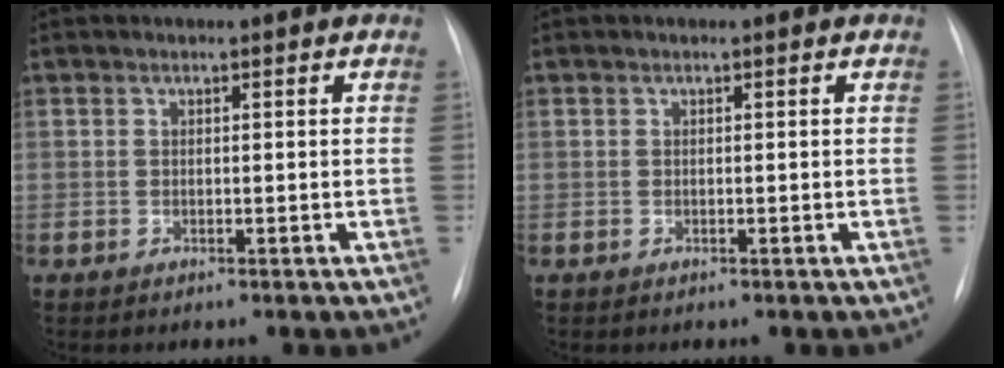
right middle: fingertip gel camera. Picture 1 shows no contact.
{"total": 0.0}